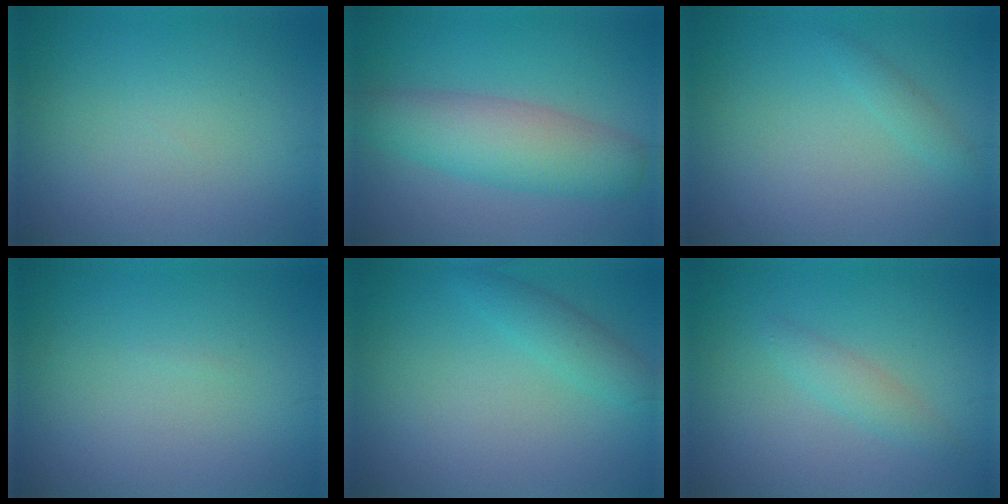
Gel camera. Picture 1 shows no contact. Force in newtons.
{"total": 6.1, "press": 6.1, "slide": 0.4}
{"total": 1.0, "press": 1.0, "slide": 0.1}
{"total": 0.0}
{"total": 2.0, "press": 2.0, "slide": 0.0}
{"total": 1.7, "press": 1.7, "slide": 0.1}